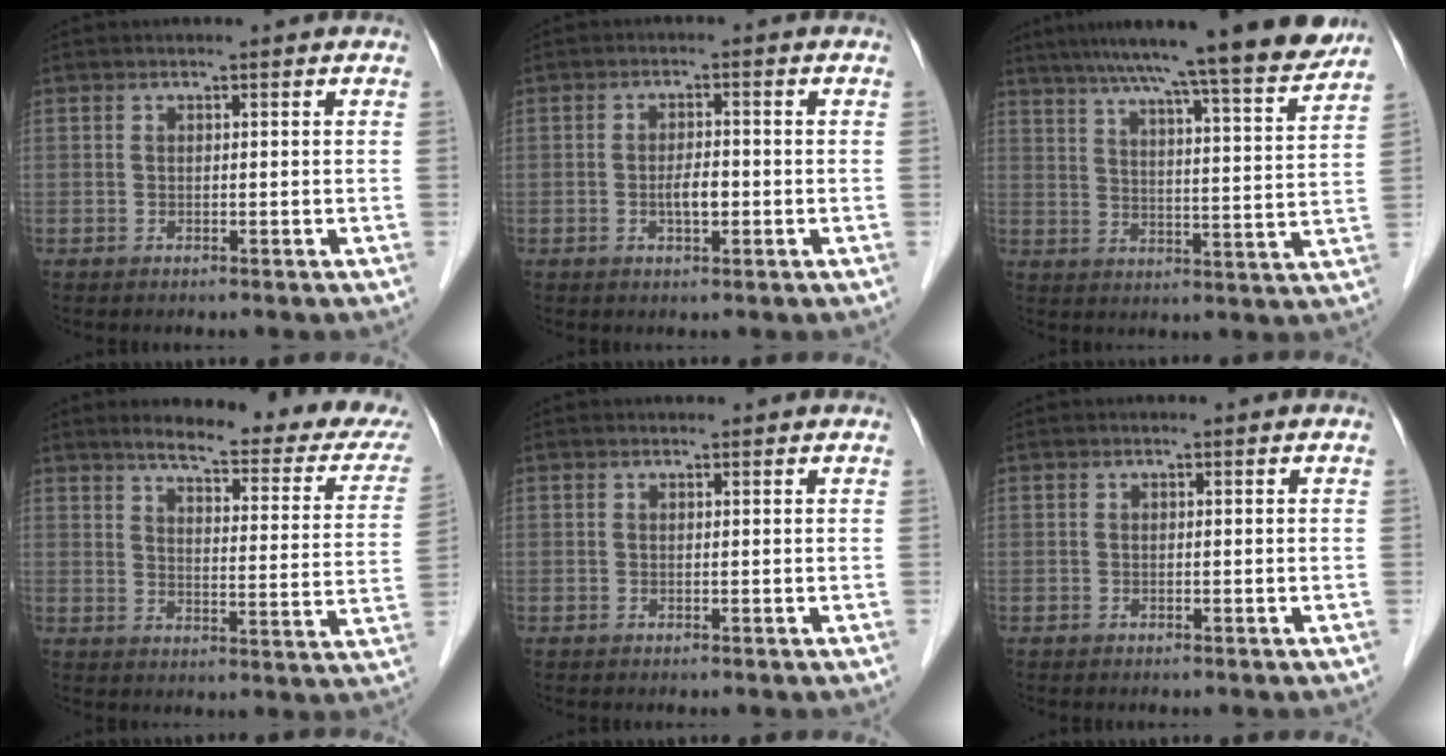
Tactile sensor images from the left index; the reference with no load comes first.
{"total": 2.9, "force": [-0.8, 1.0, 2.7], "torque": [-0.050, 0.002, -0.011]}
{"total": 19.6, "force": [16.9, -0.2, 10.0], "torque": [-0.152, -0.010, 0.230]}
{"total": 19.7, "force": [17.0, 3.3, 9.5], "torque": [-0.107, -0.031, 0.195]}
{"total": 0.9, "force": [0.9, 0.2, 0.1], "torque": [-0.010, 0.008, 0.013]}
{"total": 0.0}